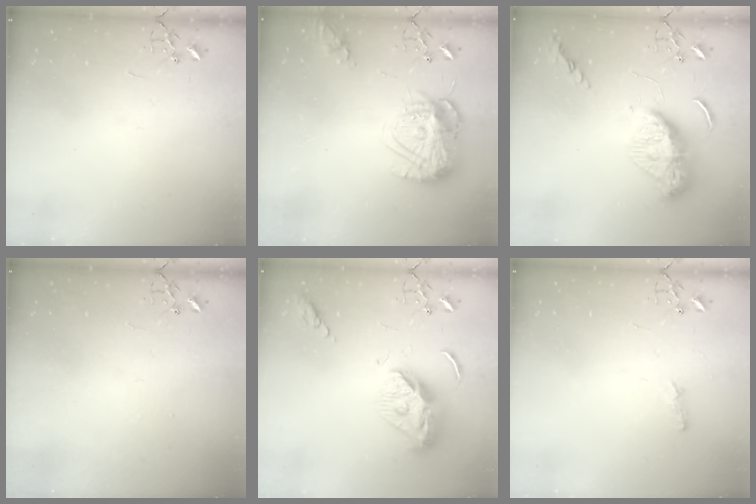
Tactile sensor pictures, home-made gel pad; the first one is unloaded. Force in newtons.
{"total": 15.2, "press": 15.1, "slide": 1.2}
{"total": 13.0, "press": 13.0, "slide": 1.2}
{"total": 1.1, "press": 1.1, "slide": 0.1}
{"total": 13.1, "press": 13.0, "slide": 1.3}
{"total": 5.9, "press": 5.8, "slide": 0.7}